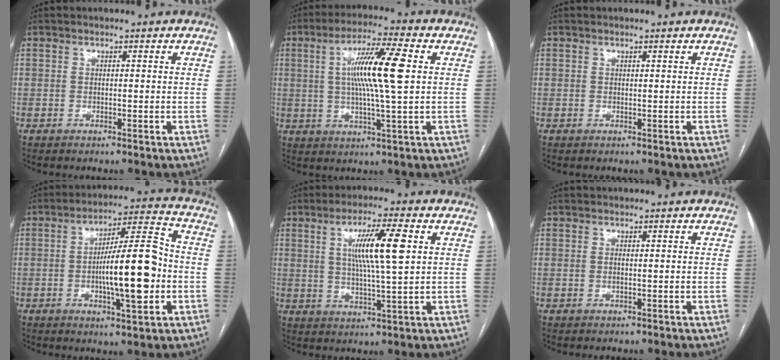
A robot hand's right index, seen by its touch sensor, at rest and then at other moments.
{"total": 11.5, "force": [1.8, 0.1, 11.4], "torque": [-0.208, 0.006, 0.030]}
{"total": 0.0}
{"total": 14.2, "force": [-2.4, 2.4, 13.7], "torque": [-0.224, 0.014, -0.036]}
{"total": 9.5, "force": [2.4, 0.1, 9.2], "torque": [-0.164, 0.002, 0.042]}
{"total": 0.8, "force": [-0.1, 0.0, 0.8], "torque": [-0.019, -0.001, 0.001]}